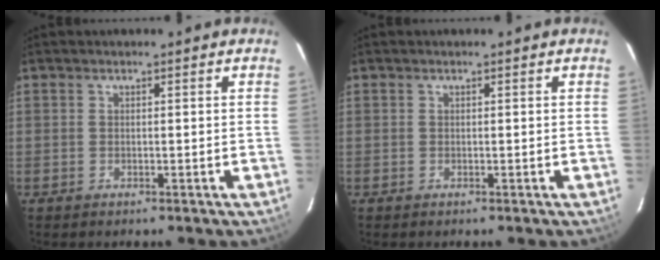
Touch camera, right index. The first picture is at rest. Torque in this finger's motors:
{"motor_torque": [0.14, 0.05, 0.05, 0.01]}